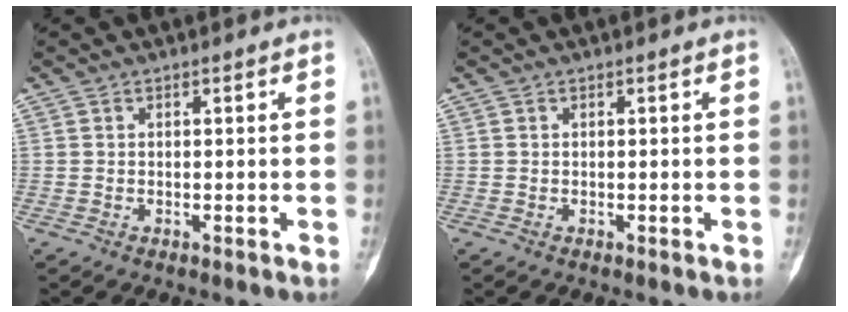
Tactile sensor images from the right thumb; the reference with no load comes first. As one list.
[{"total": 0.0}]